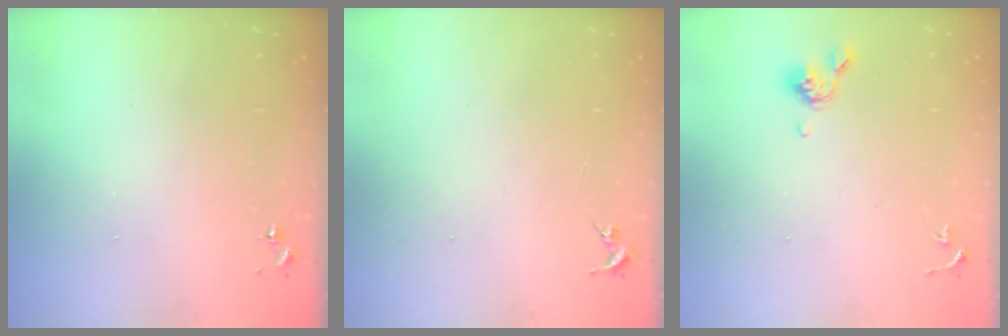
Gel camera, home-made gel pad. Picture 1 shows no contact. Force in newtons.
{"total": 0.0}
{"total": 5.2, "press": 5.1, "slide": 1.1}